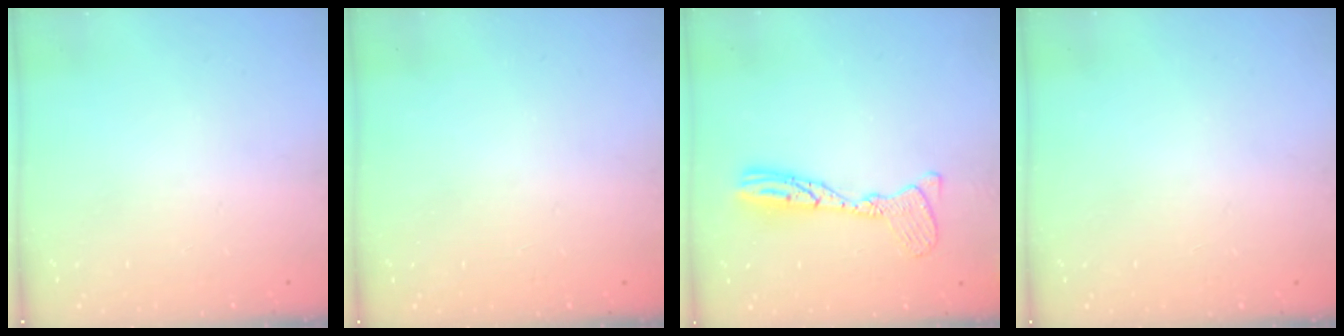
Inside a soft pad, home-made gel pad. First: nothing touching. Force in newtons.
{"total": 0.0}
{"total": 13.5, "press": 13.4, "slide": 1.3}
{"total": 0.0}